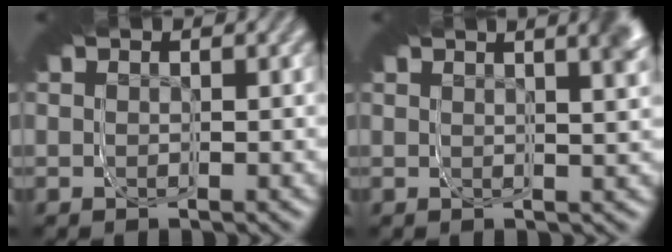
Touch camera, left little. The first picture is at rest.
{"total": 2.5, "force": [0.3, -2.5, -0.4], "torque": [-0.002, 0.009, 0.011]}